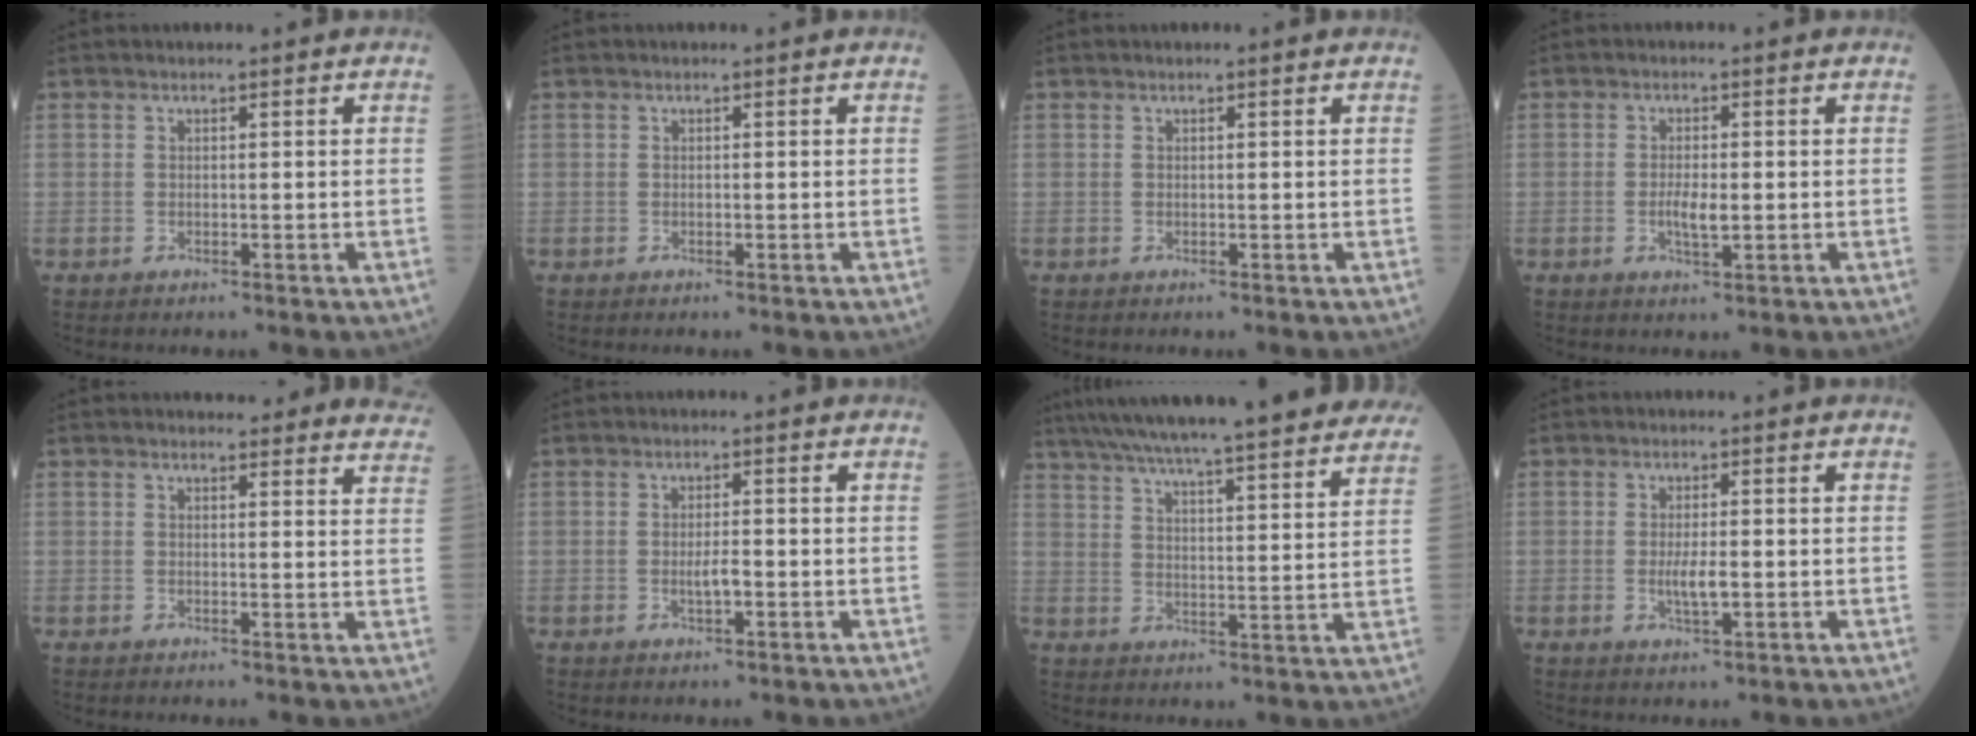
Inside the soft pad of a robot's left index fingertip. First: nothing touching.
{"total": 0.0}
{"total": 0.9, "force": [0.7, 0.3, 0.5], "torque": [-0.010, 0.011, 0.011]}
{"total": 3.2, "force": [-0.4, 1.0, 3.0], "torque": [-0.061, -0.003, -0.004]}
{"total": 13.9, "force": [13.2, 3.3, 2.5], "torque": [0.004, -0.027, 0.129]}
{"total": 2.3, "force": [-0.5, 0.7, 2.1], "torque": [-0.041, 0.000, -0.006]}
{"total": 32.2, "force": [28.3, 3.7, 14.8], "torque": [-0.248, -0.013, 0.373]}
{"total": 3.2, "force": [-0.4, 0.9, 3.1], "torque": [-0.063, -0.004, -0.003]}